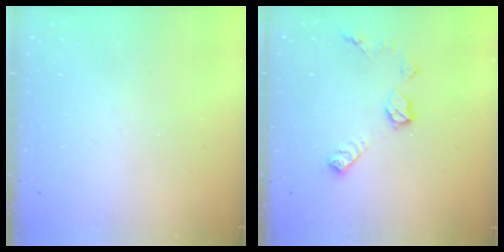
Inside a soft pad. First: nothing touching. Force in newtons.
{"total": 9.9, "press": 9.9, "slide": 0.4}